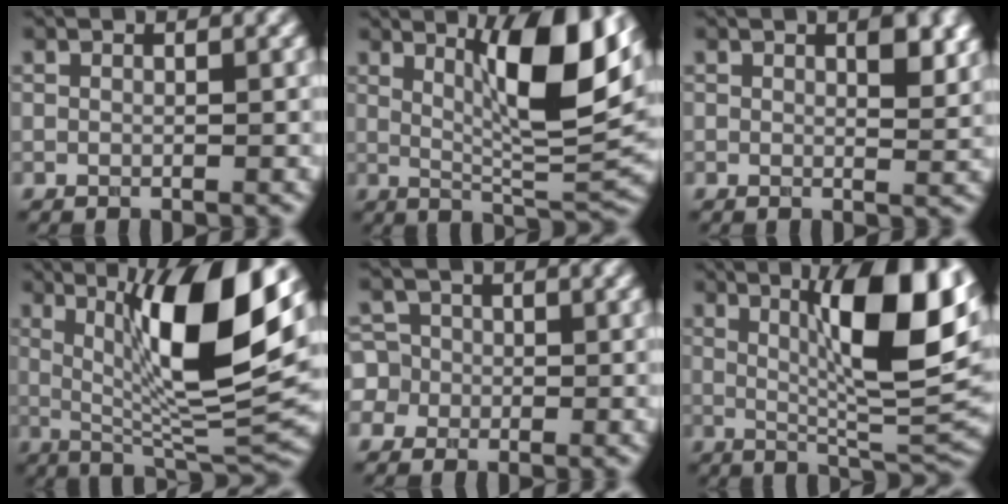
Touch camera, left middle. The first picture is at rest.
{"total": 9.1, "force": [3.4, 1.9, 8.3], "torque": [-0.116, -0.009, 0.066]}
{"total": 2.5, "force": [1.1, 0.8, 2.1], "torque": [-0.027, -0.003, 0.024]}
{"total": 11.8, "force": [3.2, 2.7, 11.1], "torque": [-0.163, -0.008, 0.067]}
{"total": 4.4, "force": [-0.9, 4.1, 1.1], "torque": [-0.004, 0.026, -0.044]}
{"total": 11.5, "force": [3.6, 2.6, 10.6], "torque": [-0.144, 0.002, 0.066]}